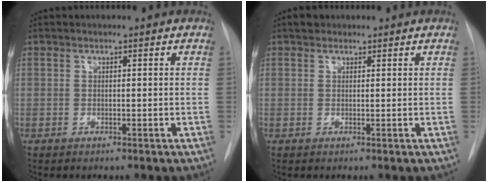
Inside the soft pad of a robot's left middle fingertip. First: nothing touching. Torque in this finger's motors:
{"motor_torque": [0.04, -0.04, 0.00, 0.00]}